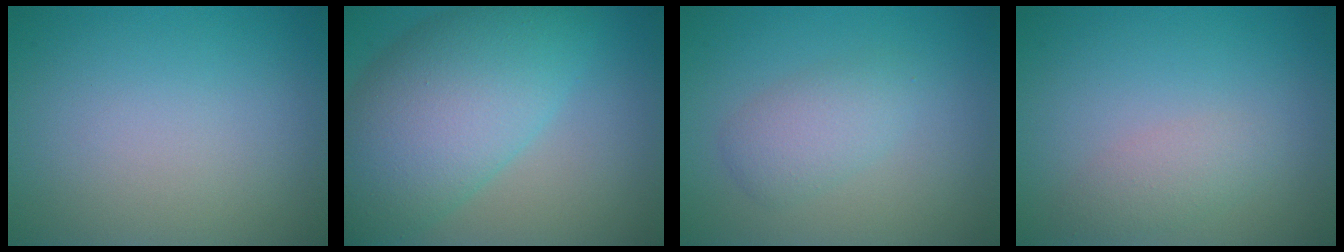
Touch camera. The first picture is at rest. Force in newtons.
{"total": 10.5, "press": 10.5, "slide": 0.4}
{"total": 2.7, "press": 2.7, "slide": 0.1}
{"total": 1.8, "press": 1.8, "slide": 0.1}